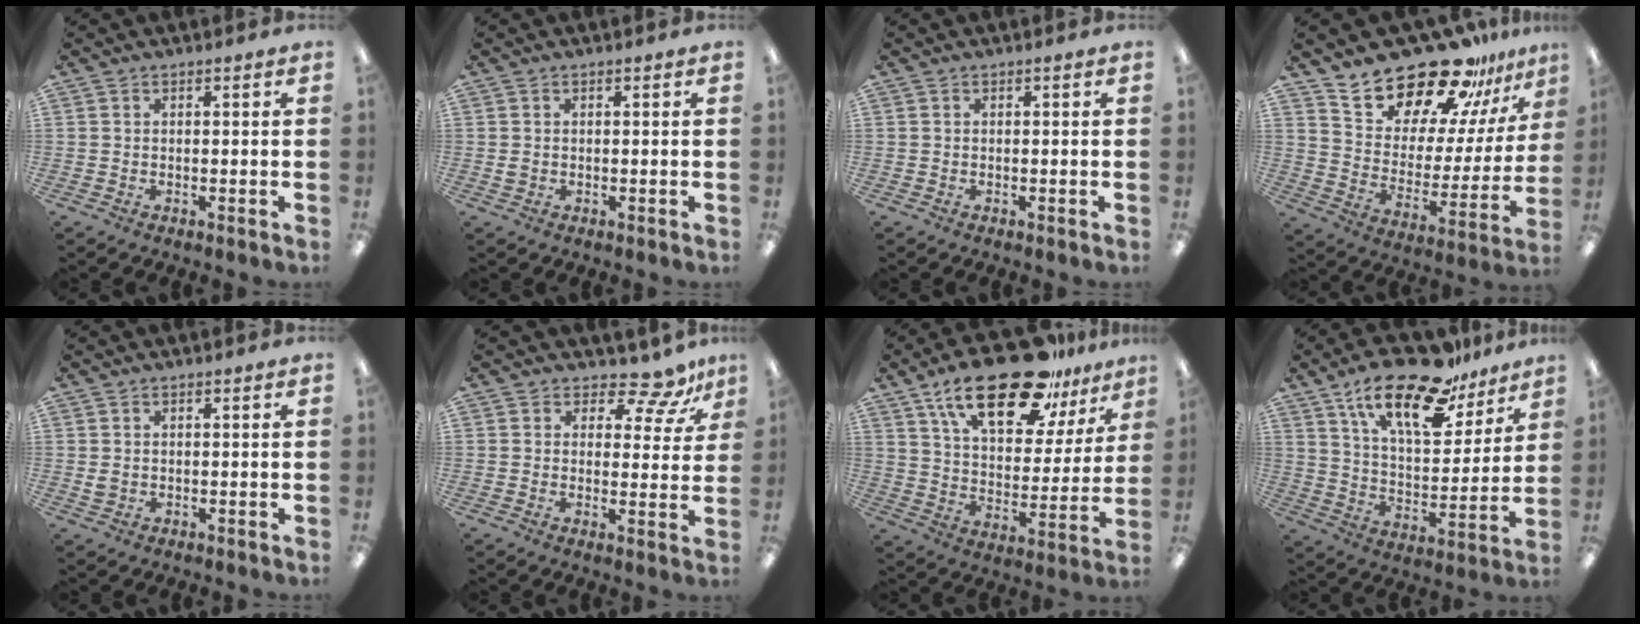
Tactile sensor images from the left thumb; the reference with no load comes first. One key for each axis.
{"total": 1.1, "fx": 0.2, "fy": 0.9, "fz": 0.6, "tx": -0.013, "ty": 0.005, "tz": 0.003}
{"total": 0.0}
{"total": 22.2, "fx": 18.6, "fy": 9.1, "fz": 8.0, "tx": -0.128, "ty": -0.145, "tz": 0.327}
{"total": 1.6, "fx": 0.5, "fy": 1.3, "fz": 0.8, "tx": -0.009, "ty": 0.000, "tz": 0.007}
{"total": 8.2, "fx": 6.6, "fy": 3.1, "fz": 3.8, "tx": -0.049, "ty": -0.045, "tz": 0.114}
{"total": 23.6, "fx": 16.1, "fy": 9.5, "fz": 14.5, "tx": -0.229, "ty": -0.088, "tz": 0.272}
{"total": 20.8, "fx": 14.4, "fy": 8.4, "fz": 12.5, "tx": -0.204, "ty": -0.086, "tz": 0.246}